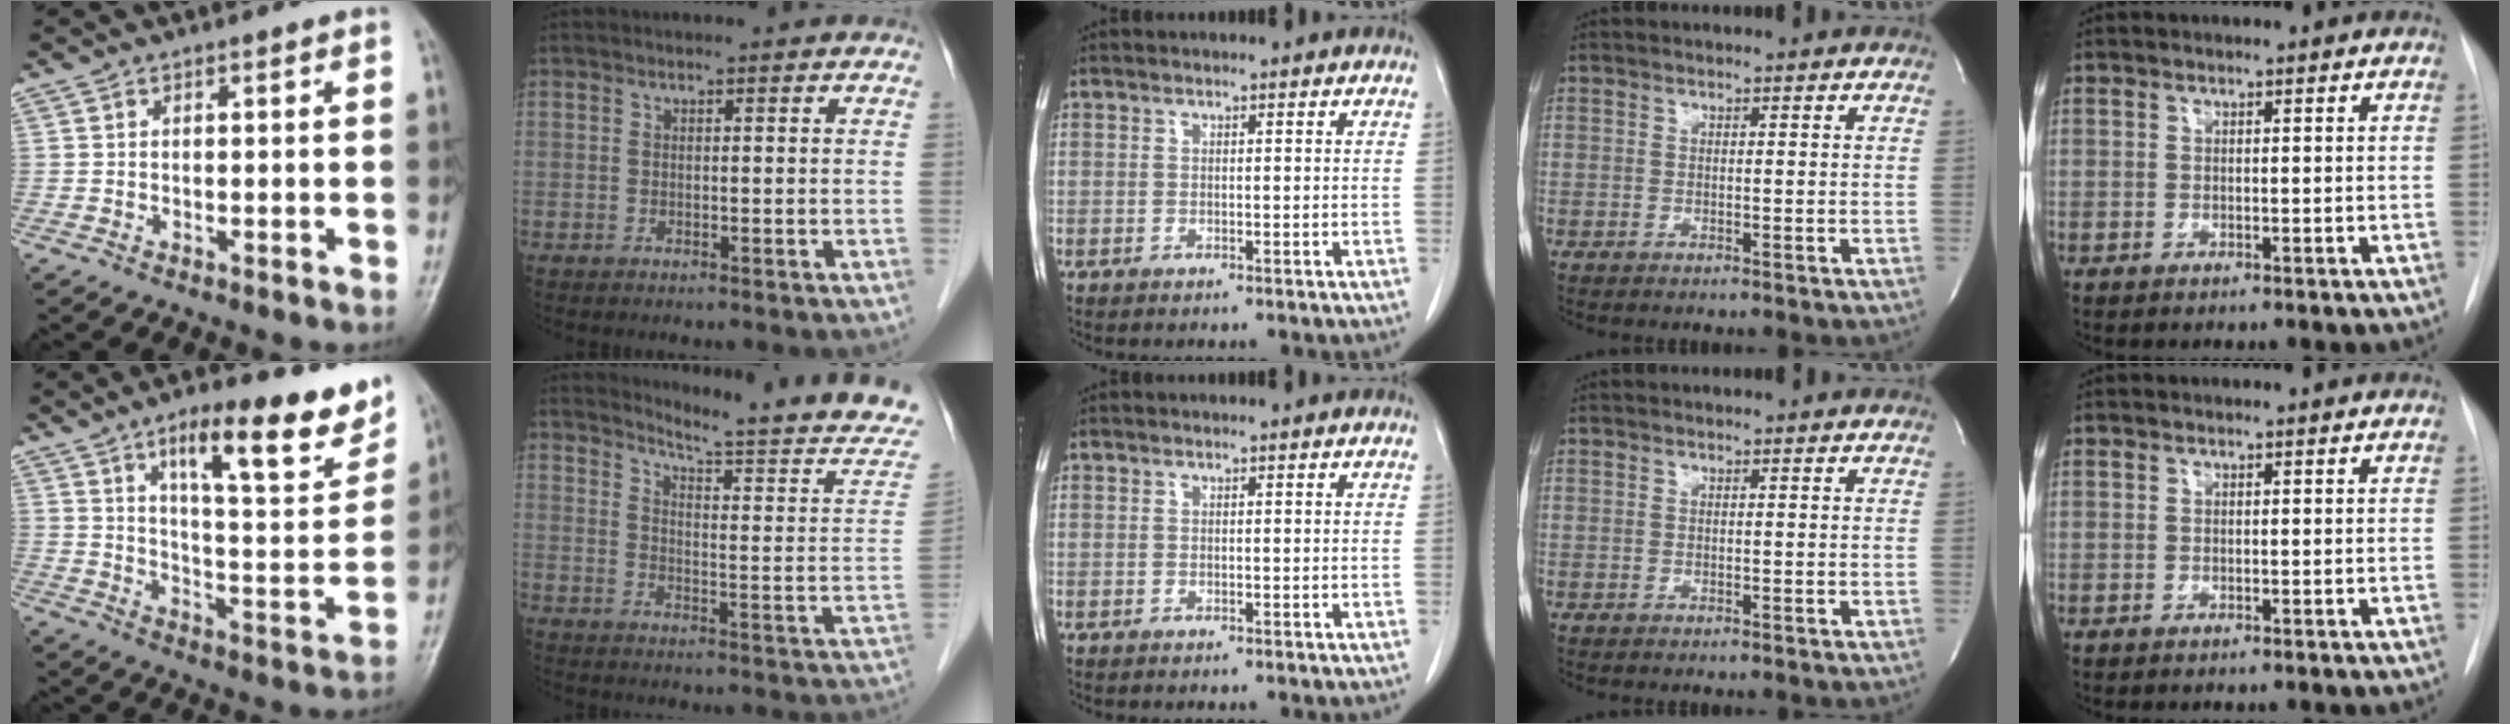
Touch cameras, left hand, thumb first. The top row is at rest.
{"thumb": {"total": 18.5, "force": [11.2, 5.3, 13.8], "torque": [-0.153, -0.060, 0.171]}, "index": {"total": 16.5, "force": [15.6, -0.2, 5.4], "torque": [-0.075, -0.088, 0.186]}}